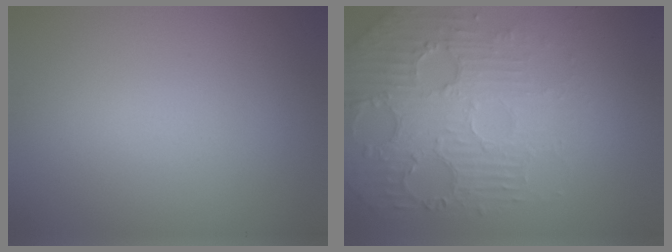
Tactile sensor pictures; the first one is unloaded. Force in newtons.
{"total": 5.8, "press": 3.9, "slide": 4.3}